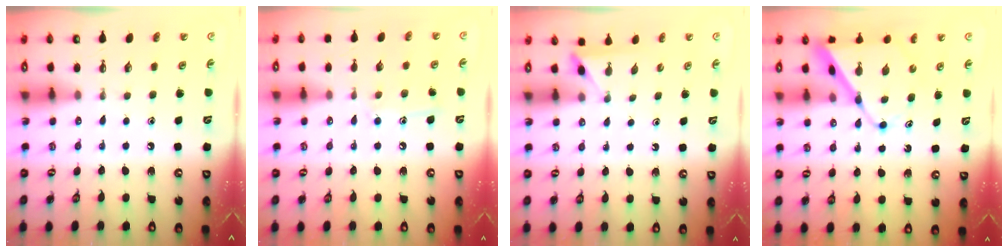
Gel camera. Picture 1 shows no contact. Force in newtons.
{"total": 7.8, "press": 7.8, "slide": 0.6}
{"total": 2.5, "press": 2.4, "slide": 0.3}
{"total": 10.7, "press": 10.7, "slide": 0.9}